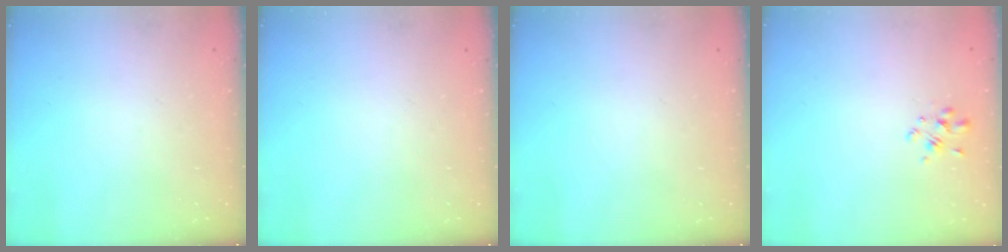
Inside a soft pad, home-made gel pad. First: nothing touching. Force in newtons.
{"total": 0.0}
{"total": 0.0}
{"total": 2.4, "press": 2.2, "slide": 0.9}